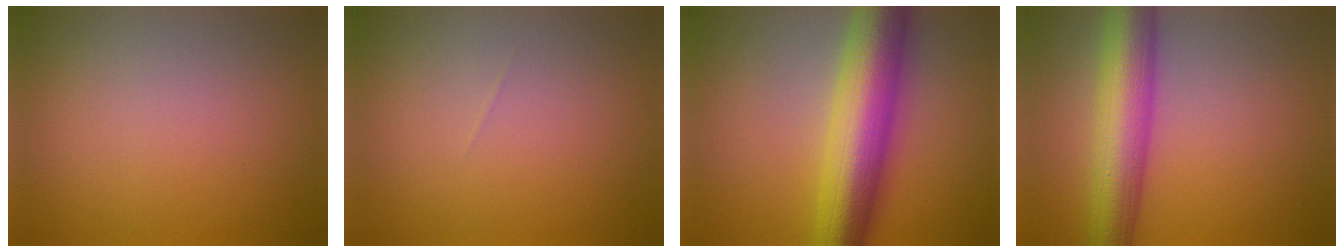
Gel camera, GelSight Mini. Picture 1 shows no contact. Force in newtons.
{"total": 0.0}
{"total": 11.1, "press": 11.1, "slide": 0.1}
{"total": 8.7, "press": 8.7, "slide": 0.2}